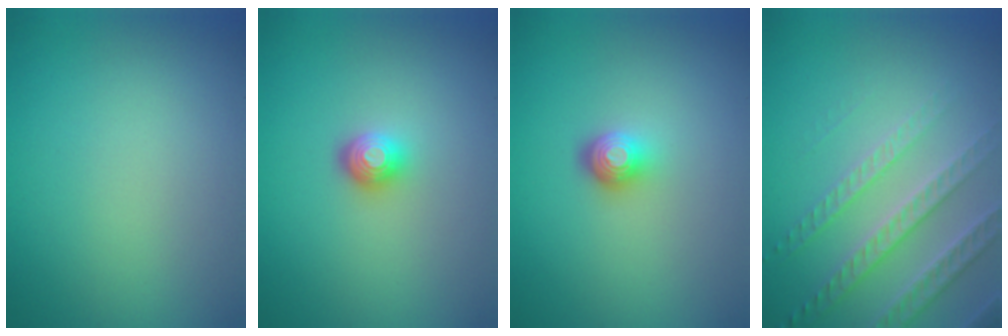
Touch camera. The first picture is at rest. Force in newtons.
{"total": 2.1, "press": 1.5, "slide": 1.5}
{"total": 2.3, "press": 1.4, "slide": 1.8}
{"total": 4.4, "press": 3.7, "slide": 2.4}